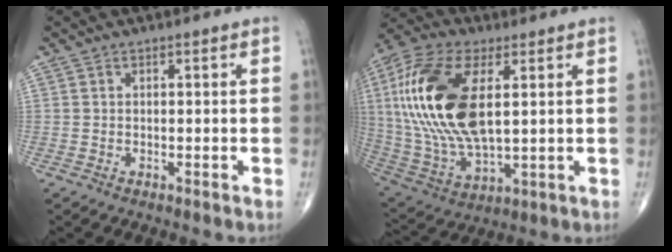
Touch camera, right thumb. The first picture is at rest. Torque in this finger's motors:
{"motor_torque": [1.96, 2.88, 2.38, 0.39, 0.85]}